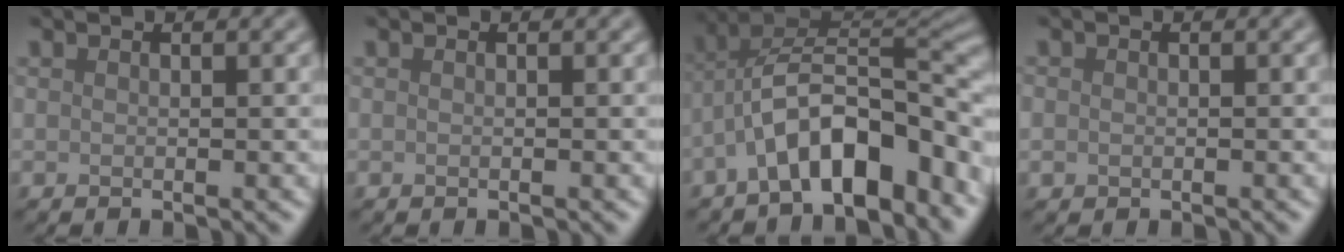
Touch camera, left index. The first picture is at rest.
{"total": 0.0}
{"total": 10.4, "force": [-4.4, 4.7, 8.1], "torque": [-0.113, 0.019, -0.080]}
{"total": 1.0, "force": [-0.3, 0.9, 0.2], "torque": [0.000, -0.006, -0.006]}